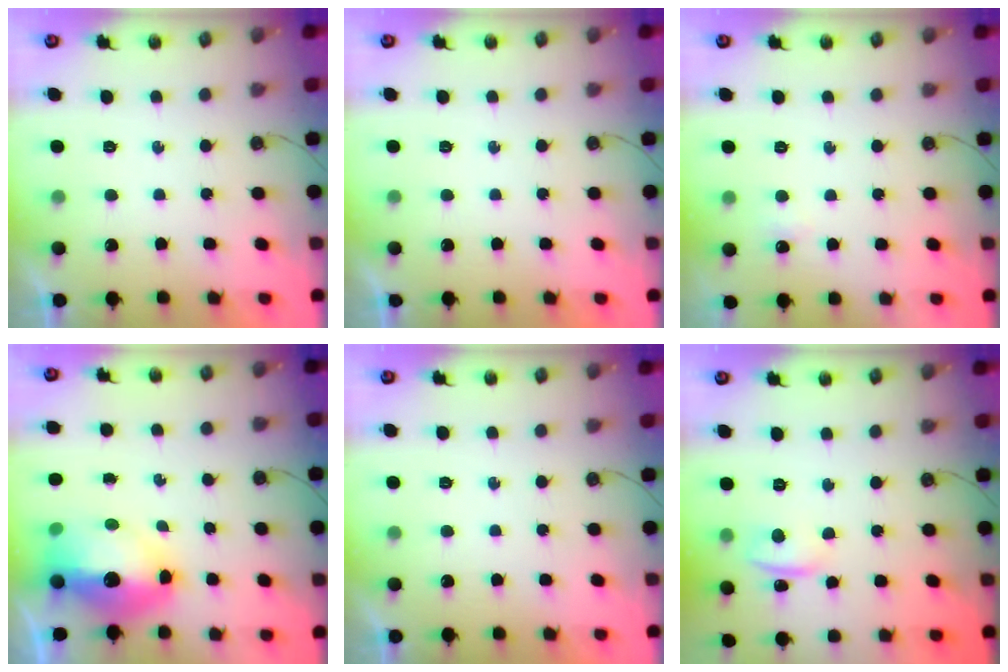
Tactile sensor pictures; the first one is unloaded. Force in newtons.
{"total": 0.0}
{"total": 2.8, "press": 2.7, "slide": 0.6}
{"total": 11.8, "press": 11.7, "slide": 1.3}
{"total": 0.0}
{"total": 2.2, "press": 1.7, "slide": 1.5}